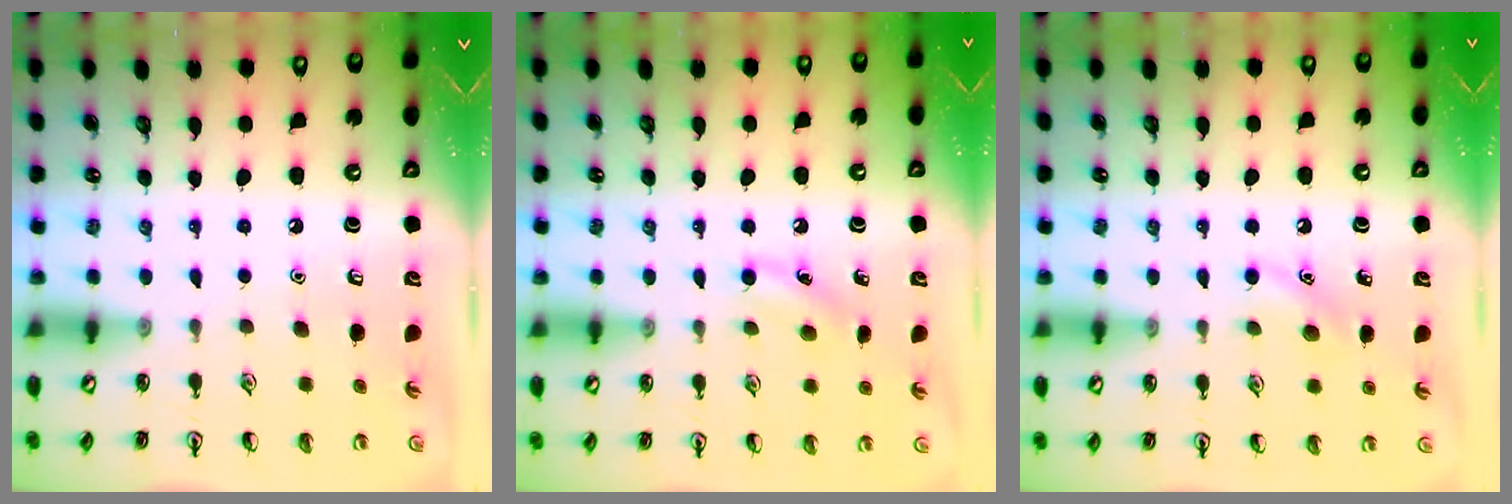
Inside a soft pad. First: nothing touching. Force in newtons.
{"total": 7.1, "press": 6.8, "slide": 2.0}
{"total": 6.4, "press": 6.1, "slide": 1.8}